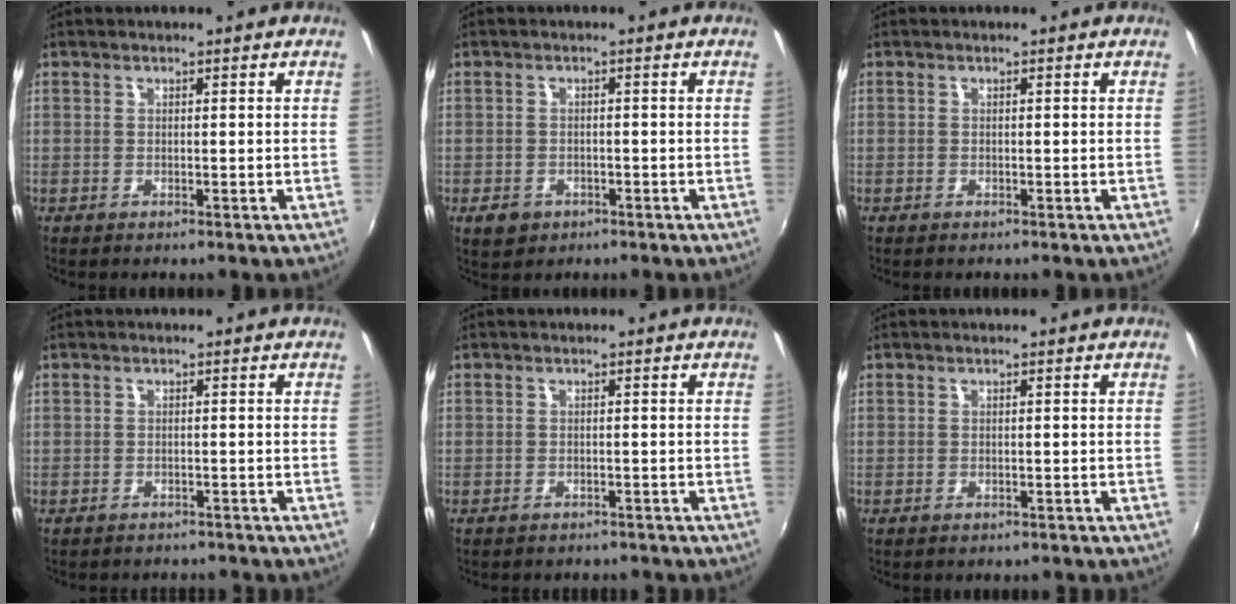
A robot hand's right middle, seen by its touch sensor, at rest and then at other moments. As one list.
[{"total": 3.5, "force": [-1.8, 2.6, 1.6], "torque": [-0.038, 0.000, -0.024]}, {"total": 0.6, "force": [-0.4, 0.5, 0.0], "torque": [-0.001, 0.002, -0.006]}, {"total": 4.1, "force": [-3.6, 1.8, 0.8], "torque": [-0.020, 0.004, -0.047]}, {"total": 3.7, "force": [-3.1, 1.8, 0.8], "torque": [-0.016, 0.005, -0.038]}, {"total": 1.9, "force": [-1.7, 0.8, 0.5], "torque": [-0.011, -0.003, -0.018]}]